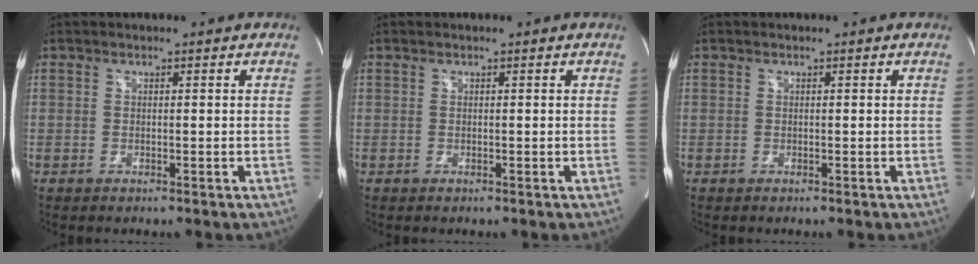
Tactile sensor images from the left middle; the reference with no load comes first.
{"total": 0.0}
{"total": 0.0}